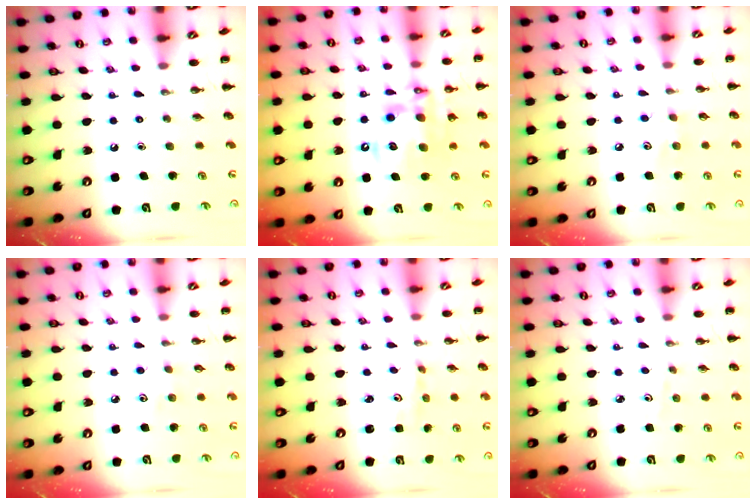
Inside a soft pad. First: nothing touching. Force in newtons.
{"total": 14.0, "press": 13.5, "slide": 3.5}
{"total": 4.6, "press": 4.5, "slide": 1.1}
{"total": 2.7, "press": 2.6, "slide": 0.7}
{"total": 1.9, "press": 1.8, "slide": 0.6}
{"total": 1.7, "press": 1.6, "slide": 0.6}